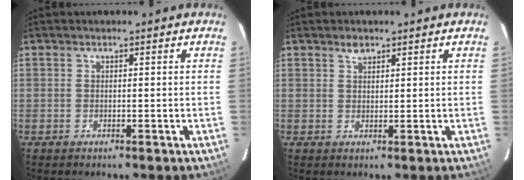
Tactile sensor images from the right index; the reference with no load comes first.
{"total": 1.7, "force": [1.2, 1.0, 0.7], "torque": [-0.011, 0.004, 0.021]}